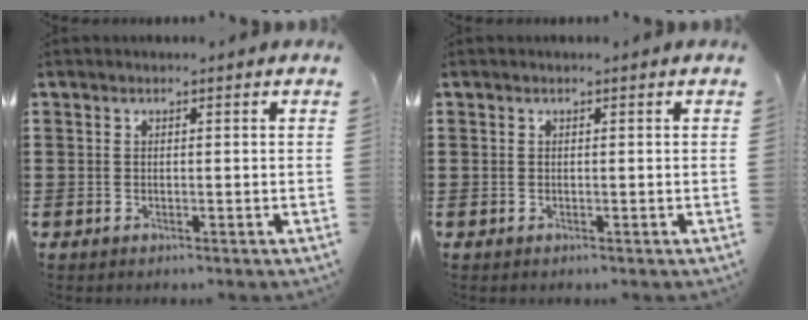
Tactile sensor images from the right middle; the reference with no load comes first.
{"total": 0.0}